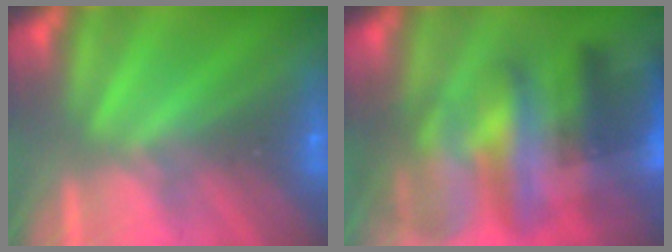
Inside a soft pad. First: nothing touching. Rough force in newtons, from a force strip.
{"total": 10.8}